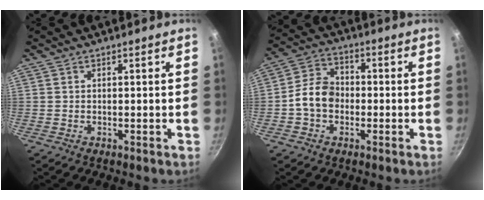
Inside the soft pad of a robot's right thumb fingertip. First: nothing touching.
{"total": 8.2, "force": [-1.5, 6.4, 4.9], "torque": [-0.062, 0.028, -0.041]}